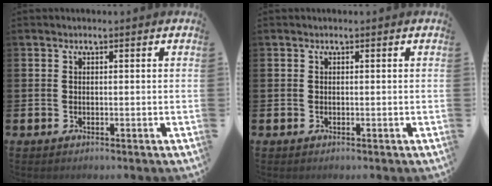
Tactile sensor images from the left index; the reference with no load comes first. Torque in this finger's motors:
{"motor_torque": [0.04, 0.04, 0.00, 0.00]}